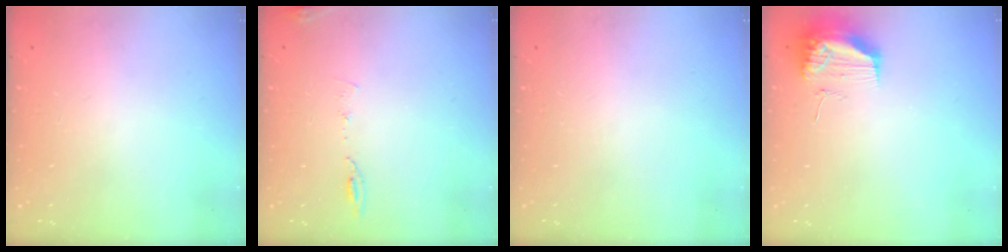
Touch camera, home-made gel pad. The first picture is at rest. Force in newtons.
{"total": 6.4, "press": 6.2, "slide": 1.6}
{"total": 0.0}
{"total": 17.0, "press": 13.3, "slide": 10.6}